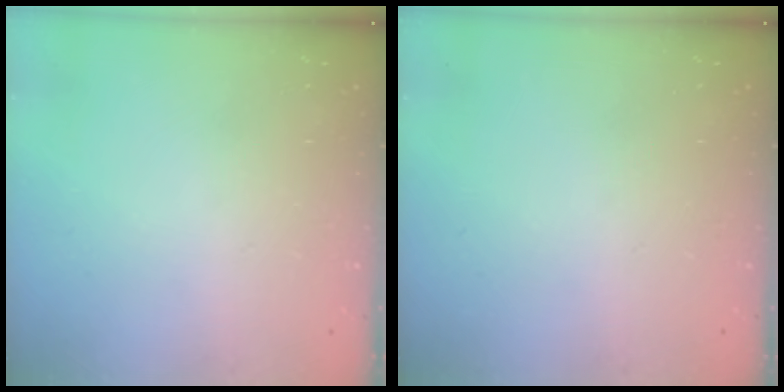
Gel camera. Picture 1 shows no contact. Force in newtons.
{"total": 0.0}